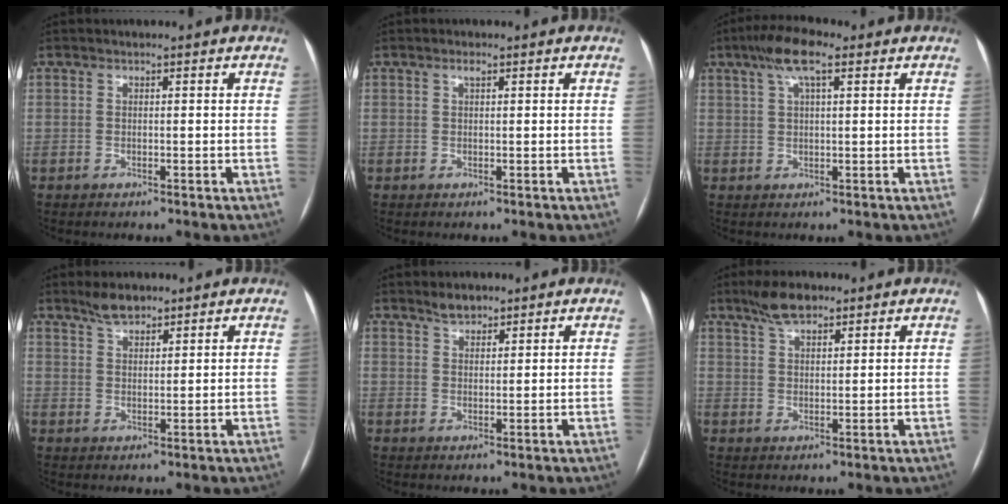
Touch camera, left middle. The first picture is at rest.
{"total": 0.8, "force": [0.5, 0.1, 0.6], "torque": [-0.015, 0.001, 0.008]}
{"total": 6.5, "force": [3.6, 1.3, 5.3], "torque": [-0.110, 0.021, 0.062]}
{"total": 3.4, "force": [3.0, 0.9, 1.4], "torque": [-0.033, 0.004, 0.056]}
{"total": 2.7, "force": [2.4, 0.9, 0.8], "torque": [-0.018, 0.003, 0.043]}
{"total": 5.0, "force": [3.9, 1.4, 2.8], "torque": [-0.062, 0.009, 0.074]}